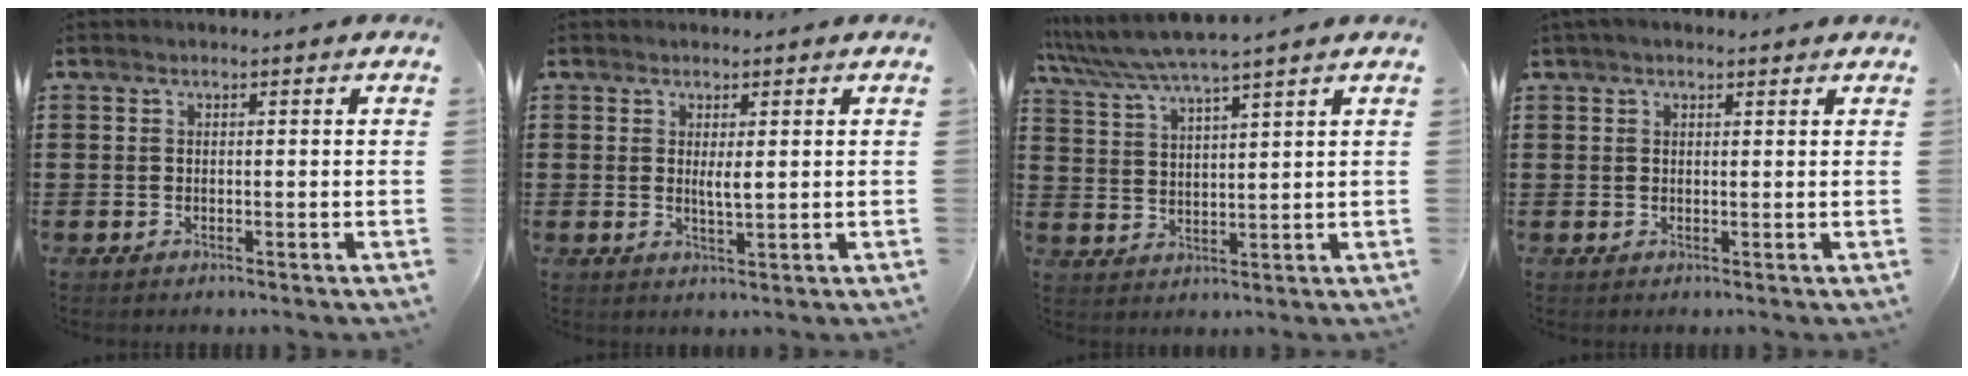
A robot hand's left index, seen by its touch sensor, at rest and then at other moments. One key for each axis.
{"total": 2.3, "fx": 0.6, "fy": 0.4, "fz": 2.1, "tx": -0.043, "ty": -0.001, "tz": 0.010}
{"total": 5.1, "fx": 4.6, "fy": -0.4, "fz": 2.1, "tx": -0.058, "ty": -0.025, "tz": 0.077}
{"total": 1.4, "fx": 1.0, "fy": 0.6, "fz": 0.7, "tx": -0.015, "ty": 0.005, "tz": 0.019}